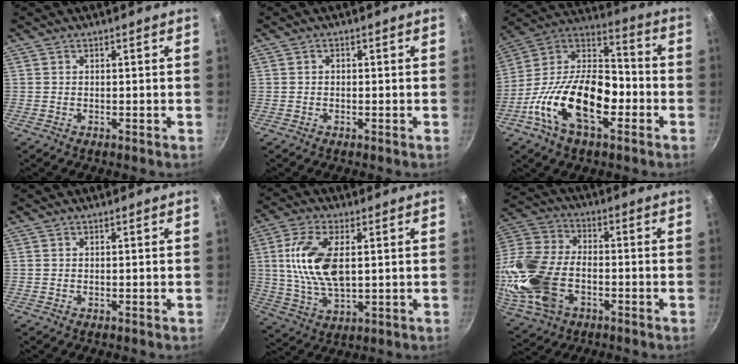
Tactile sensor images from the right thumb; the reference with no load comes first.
{"total": 0.8, "force": [-0.1, 0.6, 0.4], "torque": [-0.007, 0.006, -0.002]}
{"total": 22.7, "force": [-7.3, 12.4, 17.6], "torque": [-0.294, 0.054, -0.153]}
{"total": 0.0}
{"total": 13.2, "force": [2.1, 6.5, 11.3], "torque": [-0.217, -0.002, 0.042]}
{"total": 20.0, "force": [-5.2, 12.7, 14.5], "torque": [-0.315, 0.024, -0.104]}